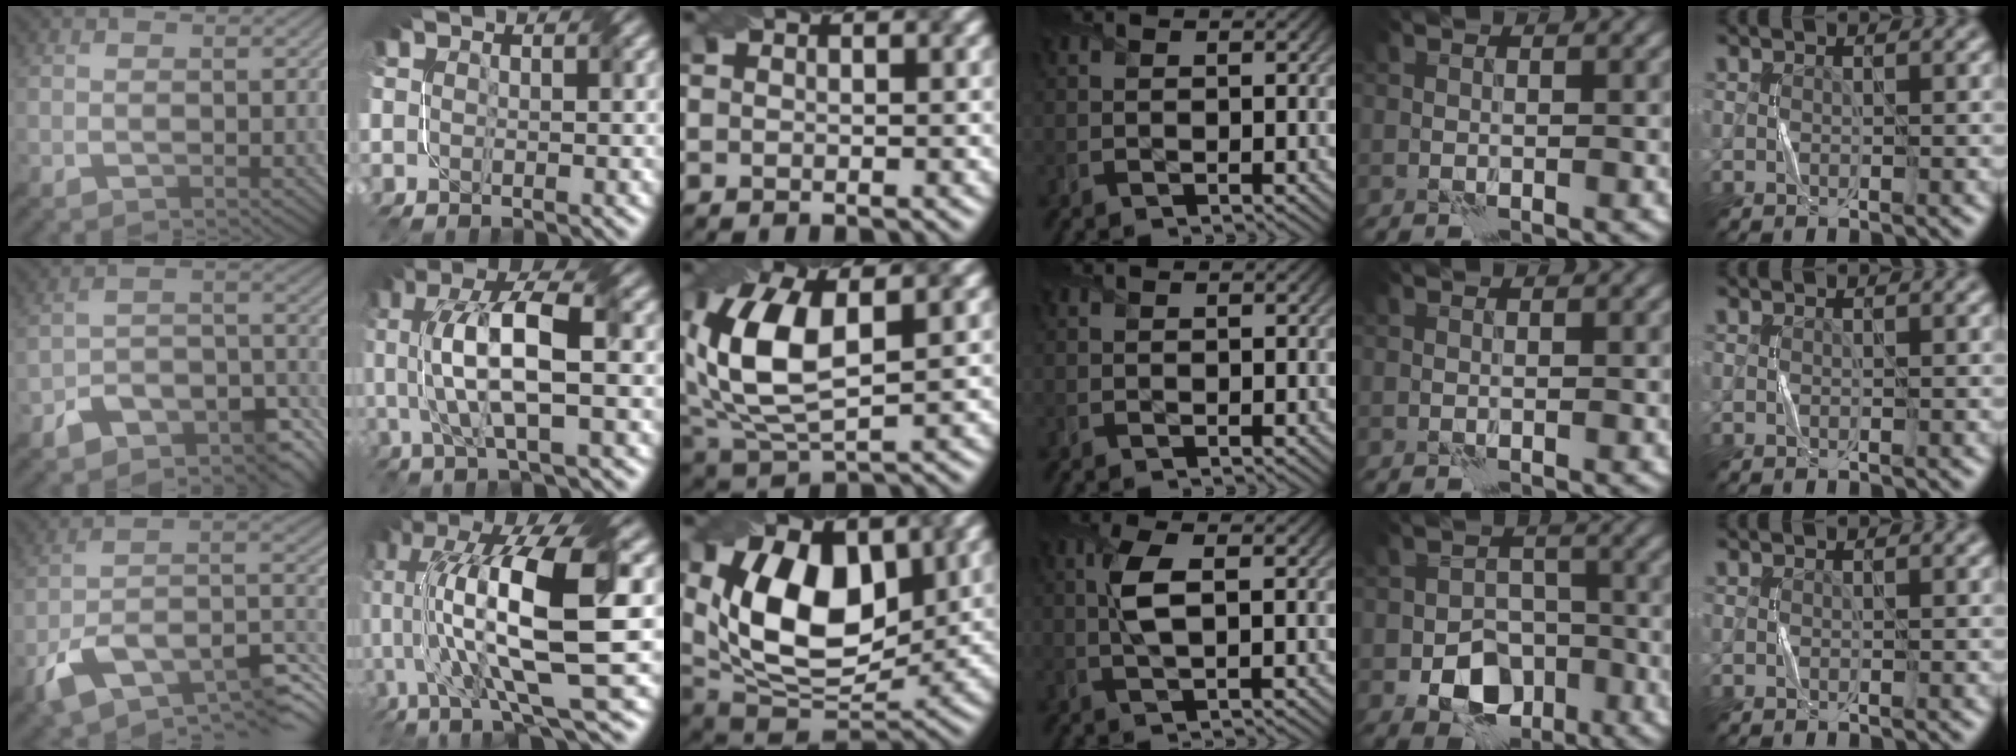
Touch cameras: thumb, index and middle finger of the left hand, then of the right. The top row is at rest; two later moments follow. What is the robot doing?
{"motion": "twist", "object": "screw"}